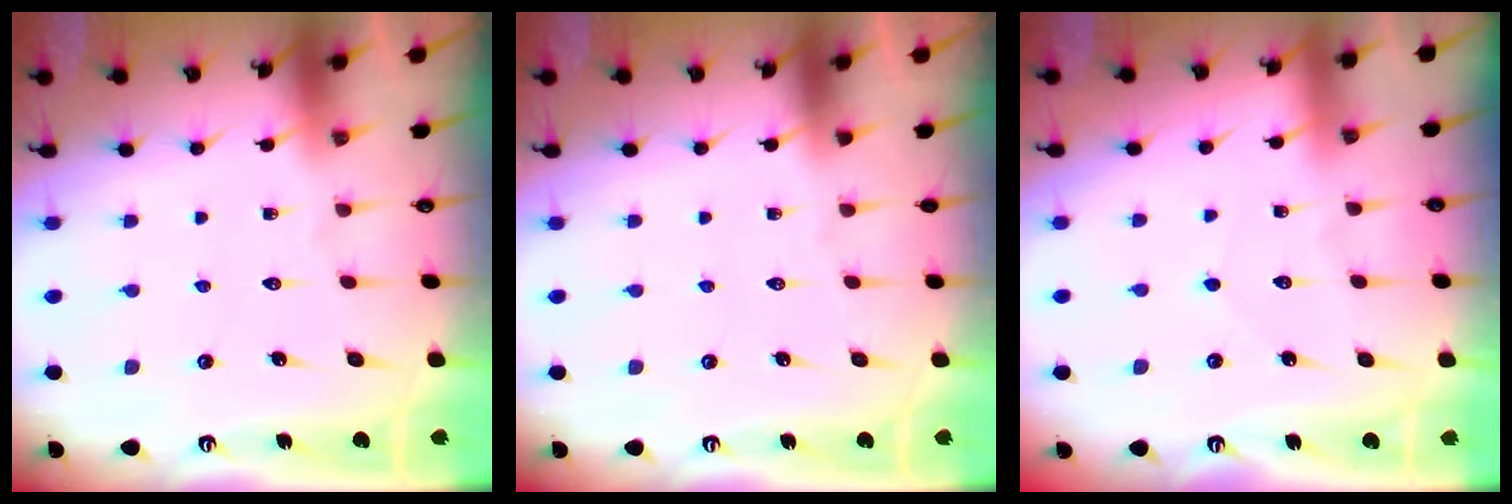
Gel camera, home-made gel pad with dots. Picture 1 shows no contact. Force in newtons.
{"total": 0.0}
{"total": 2.5, "press": 2.5, "slide": 0.2}